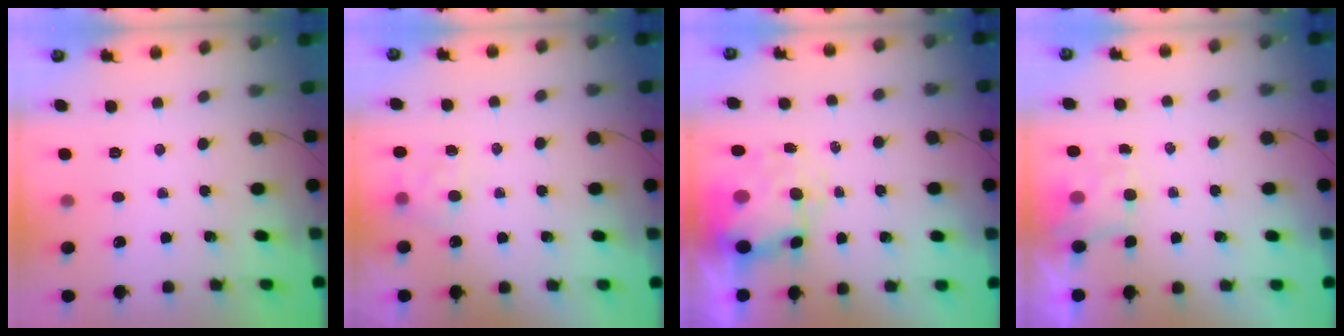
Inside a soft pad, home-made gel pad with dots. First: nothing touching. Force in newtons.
{"total": 6.6, "press": 6.5, "slide": 1.5}
{"total": 8.3, "press": 8.1, "slide": 2.0}
{"total": 2.0, "press": 1.8, "slide": 1.0}